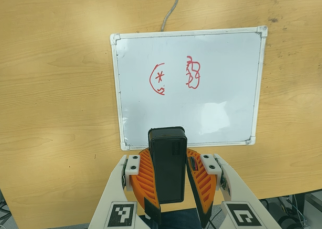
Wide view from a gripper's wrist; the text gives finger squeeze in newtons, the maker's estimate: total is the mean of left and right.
{"total": 10.1, "left": 9.8, "right": 10.5}